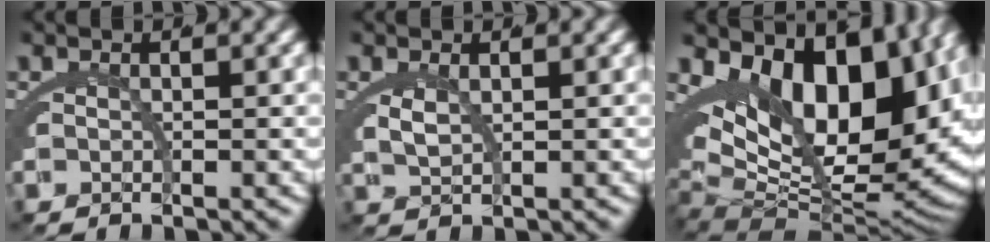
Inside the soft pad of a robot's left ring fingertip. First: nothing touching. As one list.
[{"total": 1.6, "force": [0.8, 0.7, 1.2], "torque": [-0.030, -0.006, 0.024]}, {"total": 21.3, "force": [2.6, 12.9, 16.8], "torque": [-0.277, -0.033, 0.059]}]